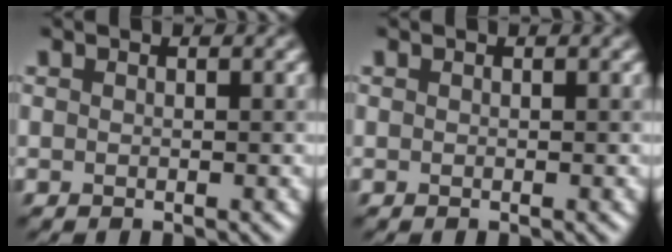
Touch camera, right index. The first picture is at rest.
{"total": 0.0}